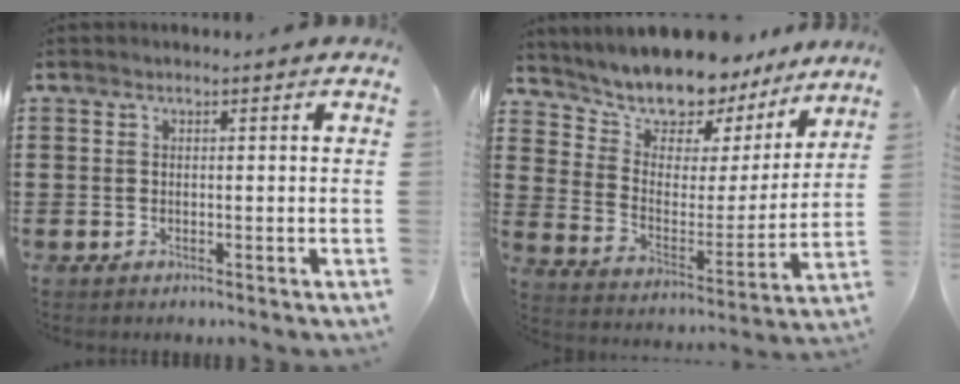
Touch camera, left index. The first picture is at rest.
{"total": 8.9, "force": [8.4, 2.6, 1.0], "torque": [-0.057, -0.074, 0.147]}